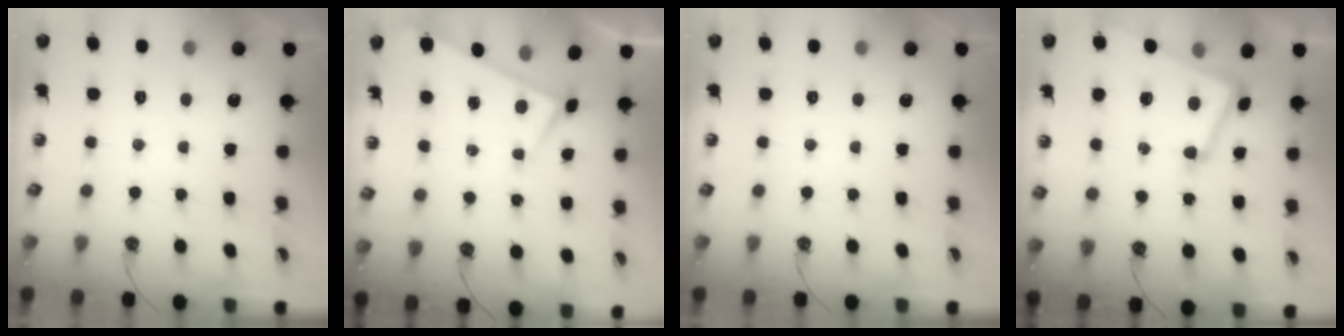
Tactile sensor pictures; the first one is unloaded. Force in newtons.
{"total": 0.0}
{"total": 0.0}
{"total": 4.9, "press": 4.8, "slide": 1.3}